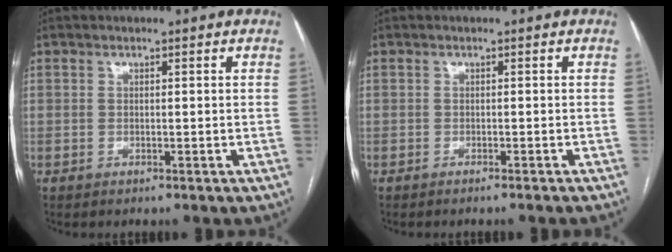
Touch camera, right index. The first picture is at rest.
{"total": 2.0, "force": [-1.7, -0.3, 0.9], "torque": [-0.012, 0.002, -0.022]}